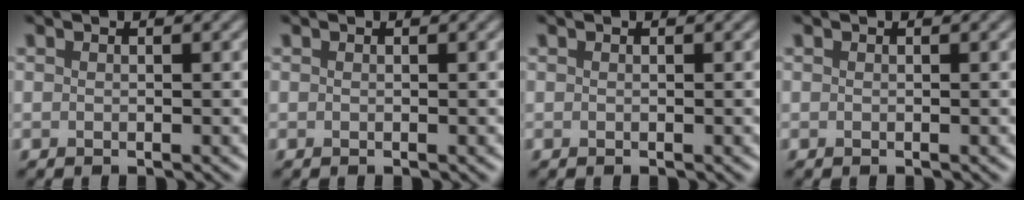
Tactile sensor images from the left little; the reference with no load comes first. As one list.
[{"total": 0.0}, {"total": 0.0}, {"total": 0.0}]